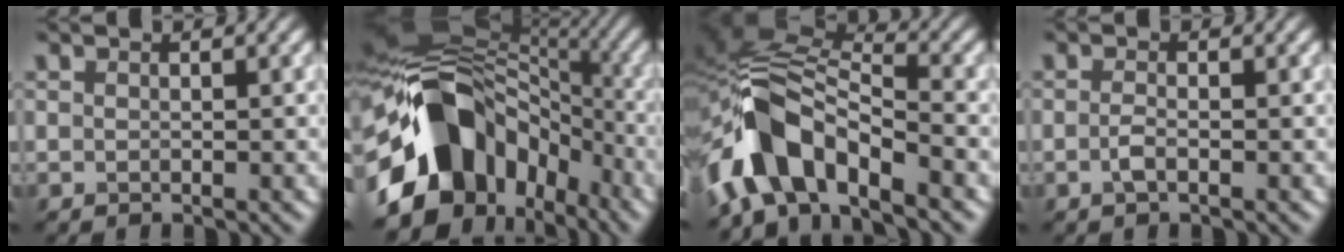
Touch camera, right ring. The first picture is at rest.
{"total": 13.8, "force": [-4.4, 9.9, 8.5], "torque": [-0.139, 0.021, -0.097]}
{"total": 9.0, "force": [-5.3, 4.4, 5.9], "torque": [-0.095, 0.010, -0.109]}
{"total": 1.2, "force": [-0.4, 0.4, 1.0], "torque": [-0.024, 0.000, -0.011]}